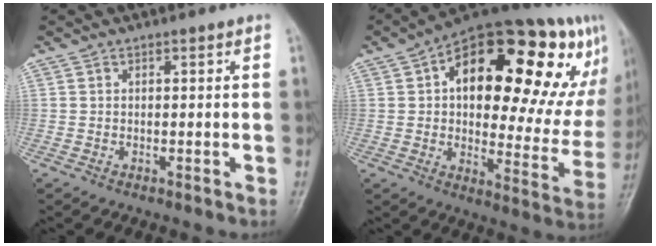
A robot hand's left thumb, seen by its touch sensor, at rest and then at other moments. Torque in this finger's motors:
{"motor_torque": [2.50, 2.51, 1.41, -1.36, 0.35]}